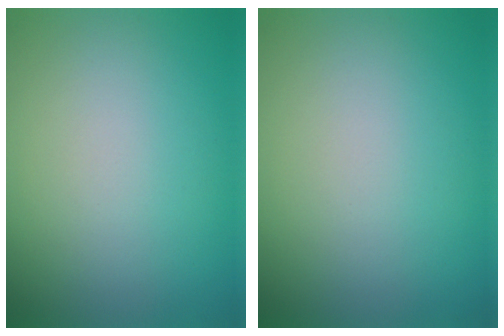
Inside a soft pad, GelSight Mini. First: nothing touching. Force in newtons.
{"total": 0.0}